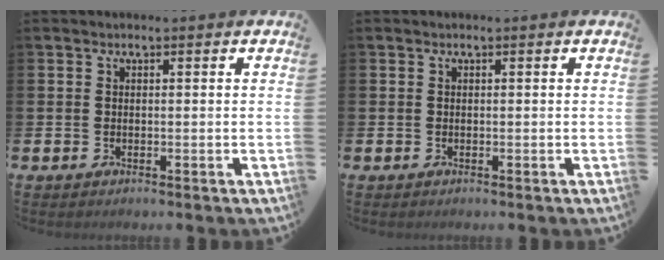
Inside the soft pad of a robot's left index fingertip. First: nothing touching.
{"total": 0.0}